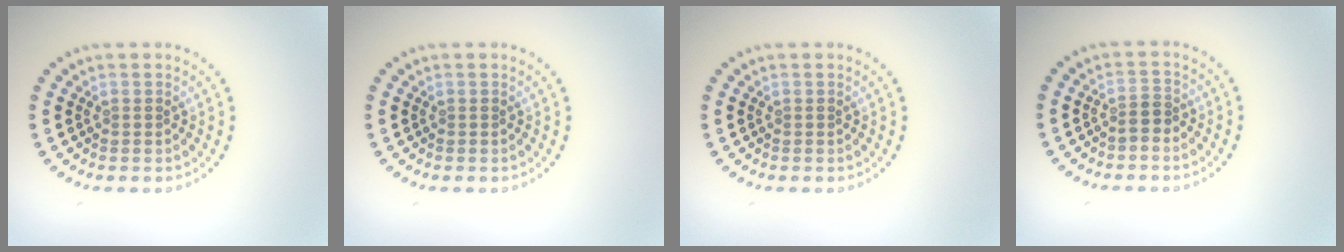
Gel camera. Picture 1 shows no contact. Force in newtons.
{"total": 0.0}
{"total": 0.0}
{"total": 1.1, "press": 0.9, "slide": 0.7}